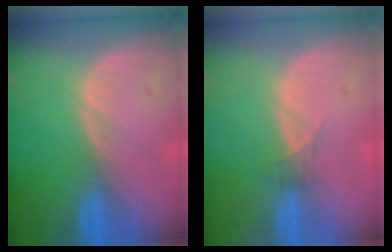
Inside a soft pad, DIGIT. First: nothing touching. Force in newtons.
{"total": 1.3, "press": 1.0, "slide": 0.8}